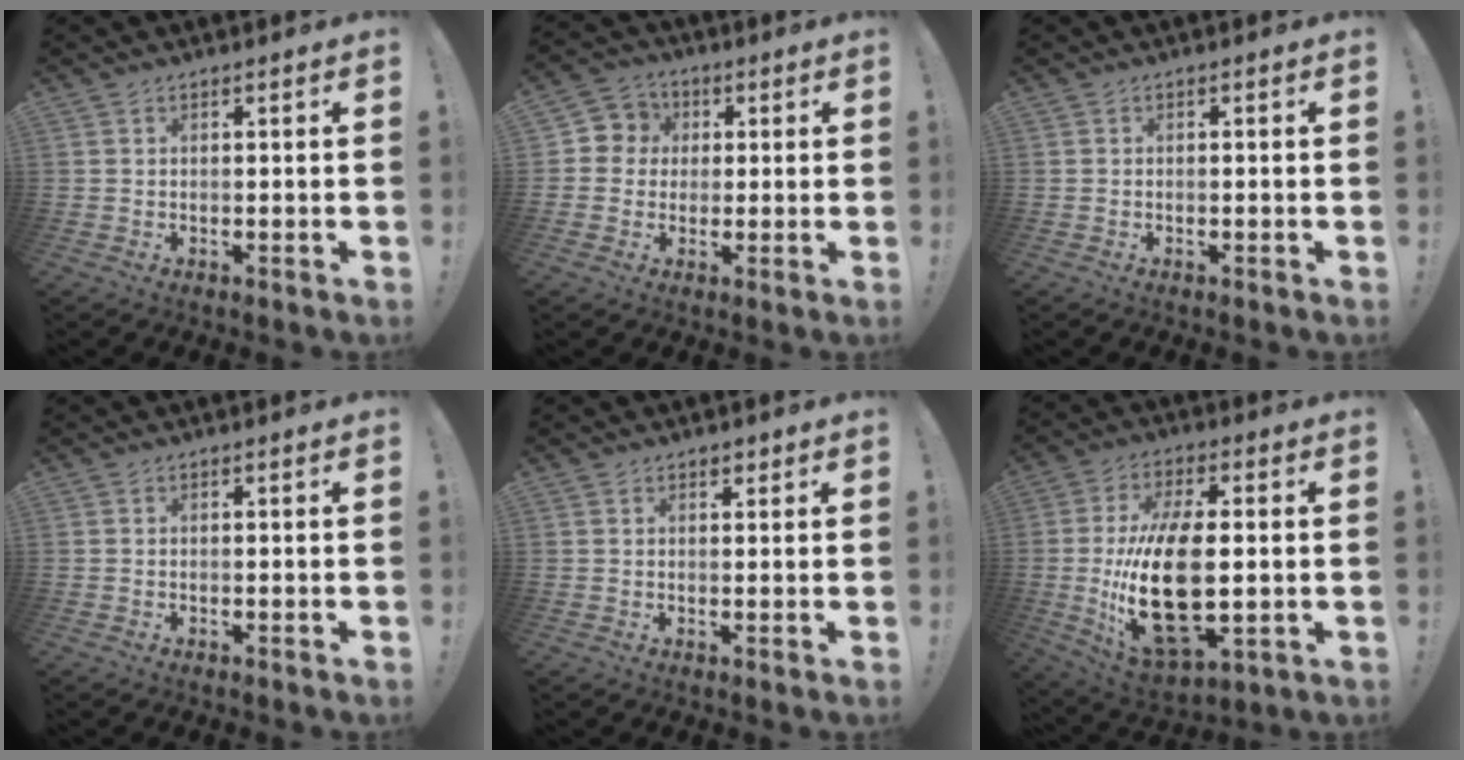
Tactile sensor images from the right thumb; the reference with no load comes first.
{"total": 6.6, "force": [0.0, 6.5, 1.3], "torque": [-0.015, 0.009, 0.004]}
{"total": 0.0}
{"total": 0.0}
{"total": 1.4, "force": [1.0, 0.9, 0.4], "torque": [0.003, -0.006, 0.016]}
{"total": 22.4, "force": [-0.9, 10.9, 19.5], "torque": [-0.384, -0.013, -0.010]}